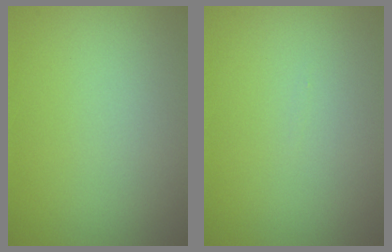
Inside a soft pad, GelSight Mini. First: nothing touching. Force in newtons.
{"total": 0.0}